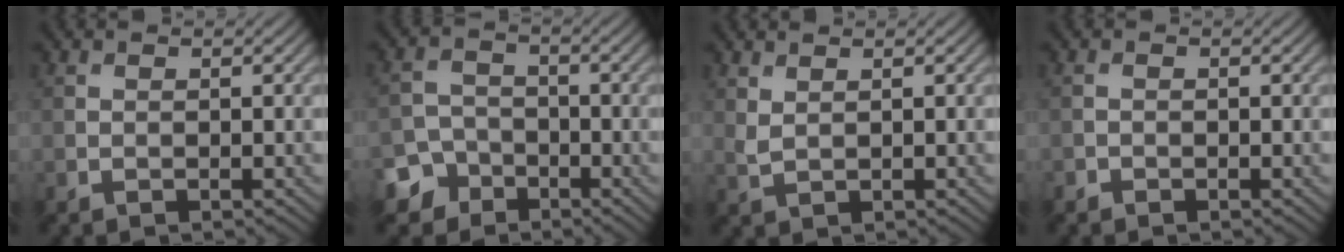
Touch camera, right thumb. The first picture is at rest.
{"total": 5.1, "force": [-3.4, 3.6, 1.0], "torque": [-0.012, -0.003, -0.073]}
{"total": 1.4, "force": [1.1, 0.4, 0.8], "torque": [-0.028, -0.001, 0.027]}
{"total": 0.5, "force": [-0.4, 0.3, 0.0], "torque": [0.003, -0.003, -0.008]}